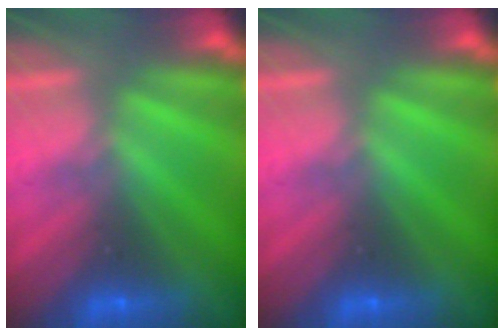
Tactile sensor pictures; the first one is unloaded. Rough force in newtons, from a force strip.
{"total": 0.0}